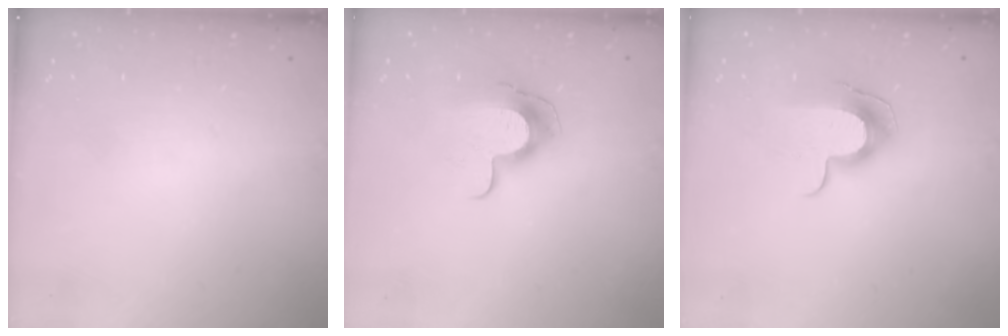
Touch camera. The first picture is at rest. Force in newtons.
{"total": 10.8, "press": 10.8, "slide": 0.9}
{"total": 11.8, "press": 11.8, "slide": 0.7}